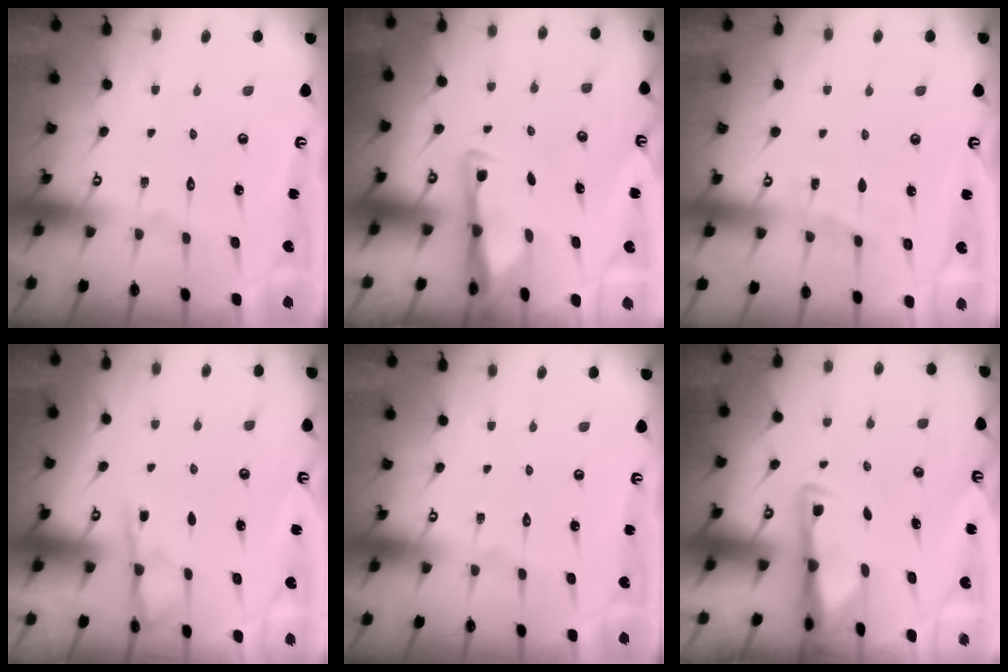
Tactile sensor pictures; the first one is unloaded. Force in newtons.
{"total": 3.0, "press": 3.0, "slide": 0.4}
{"total": 3.8, "press": 3.8, "slide": 0.5}
{"total": 3.5, "press": 3.5, "slide": 0.5}
{"total": 0.0}
{"total": 2.8, "press": 2.8, "slide": 0.5}